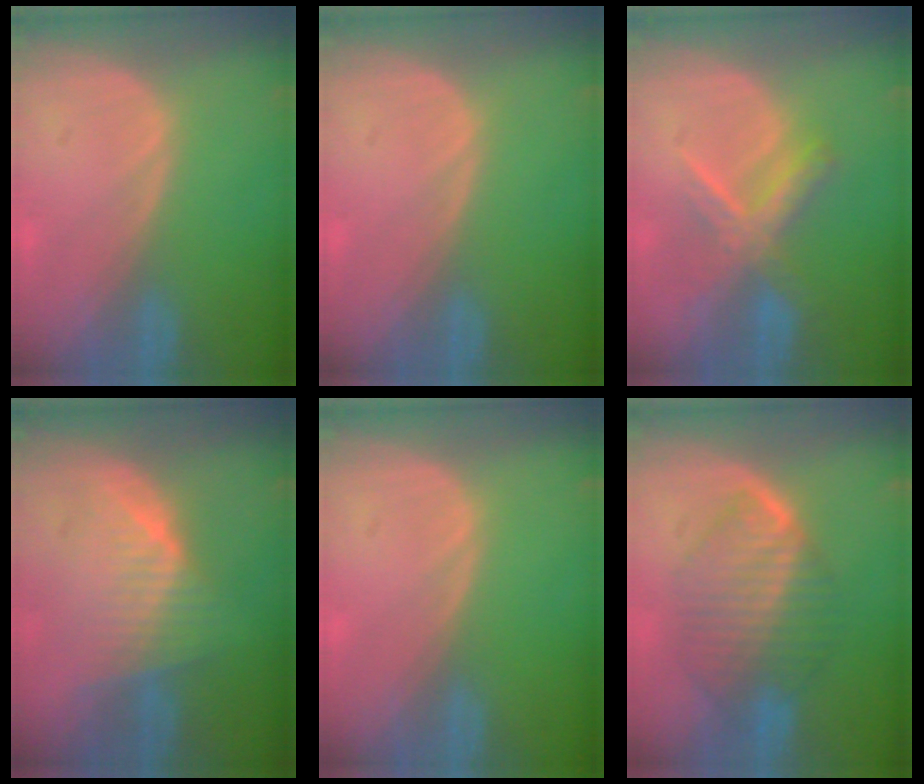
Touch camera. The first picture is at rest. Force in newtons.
{"total": 0.0}
{"total": 6.0, "press": 5.9, "slide": 1.1}
{"total": 7.0, "press": 6.5, "slide": 2.8}
{"total": 0.0}
{"total": 8.1, "press": 8.1, "slide": 0.4}